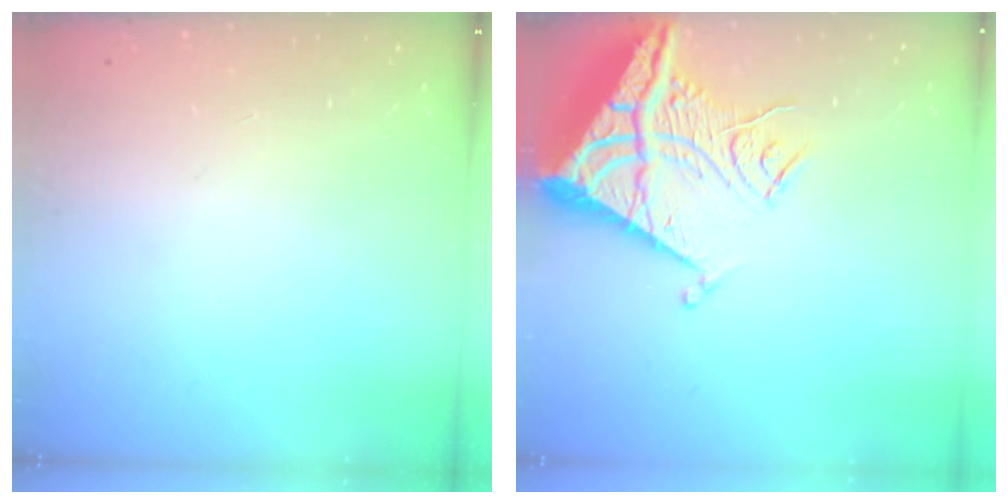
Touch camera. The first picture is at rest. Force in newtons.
{"total": 16.7, "press": 16.6, "slide": 1.8}